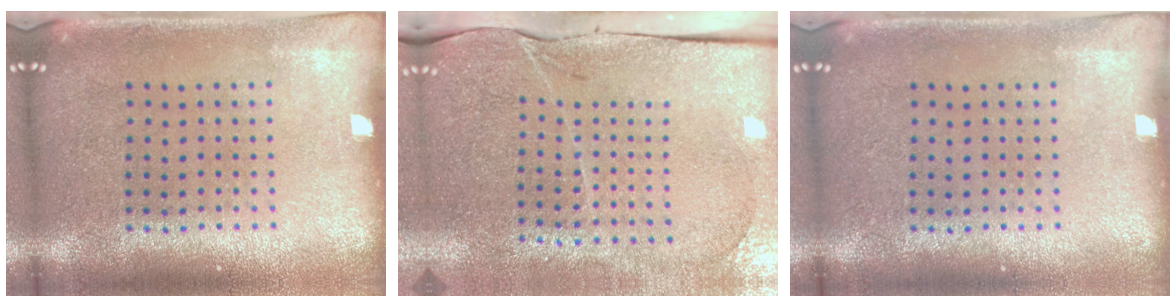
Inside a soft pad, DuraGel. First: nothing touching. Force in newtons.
{"total": 3.4, "press": 3.3, "slide": 0.9}
{"total": 0.0}